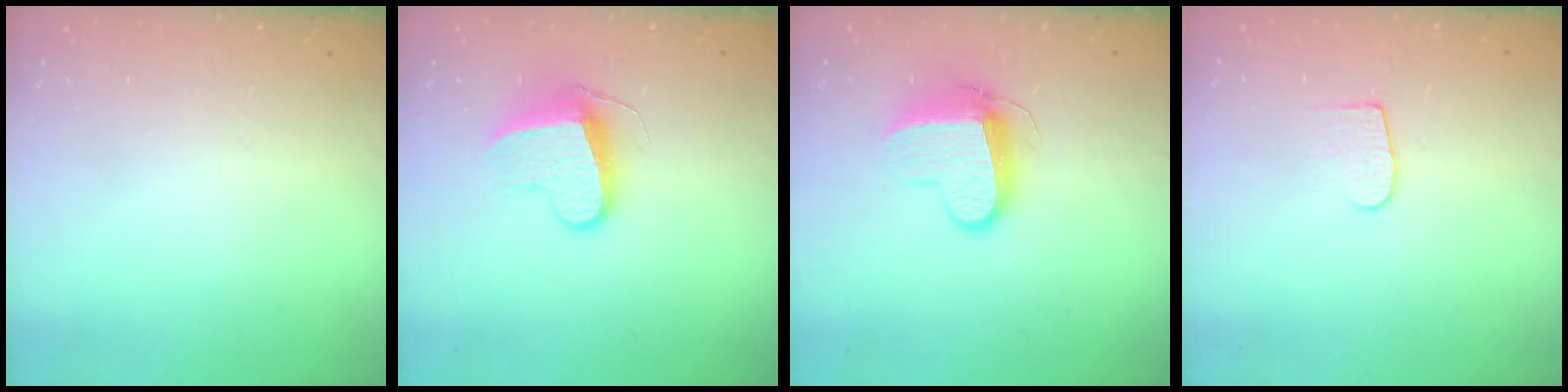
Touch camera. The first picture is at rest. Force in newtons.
{"total": 9.2, "press": 9.2, "slide": 0.2}
{"total": 10.5, "press": 10.5, "slide": 0.8}
{"total": 5.8, "press": 5.8, "slide": 0.5}